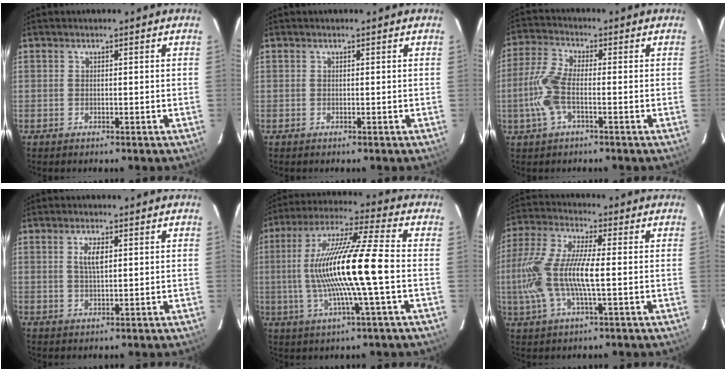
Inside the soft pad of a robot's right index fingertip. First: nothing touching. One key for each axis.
{"total": 0.0}
{"total": 8.2, "fx": -2.0, "fy": 2.9, "fz": 7.4, "tx": -0.172, "ty": 0.005, "tz": -0.043}
{"total": 3.3, "fx": 1.0, "fy": 1.2, "fz": 2.9, "tx": -0.055, "ty": 0.001, "tz": 0.018}
{"total": 17.6, "fx": -1.4, "fy": 0.1, "fz": 17.5, "tx": -0.332, "ty": 0.002, "tz": -0.024}
{"total": 15.8, "fx": -1.4, "fy": 4.1, "fz": 15.2, "tx": -0.311, "ty": -0.001, "tz": -0.031}